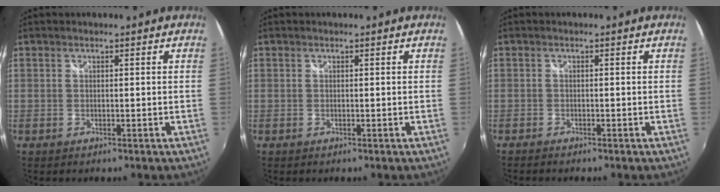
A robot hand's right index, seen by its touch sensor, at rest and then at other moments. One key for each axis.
{"total": 0.0}
{"total": 1.6, "fx": -1.4, "fy": 0.4, "fz": 0.5, "tx": -0.018, "ty": -0.009, "tz": -0.027}